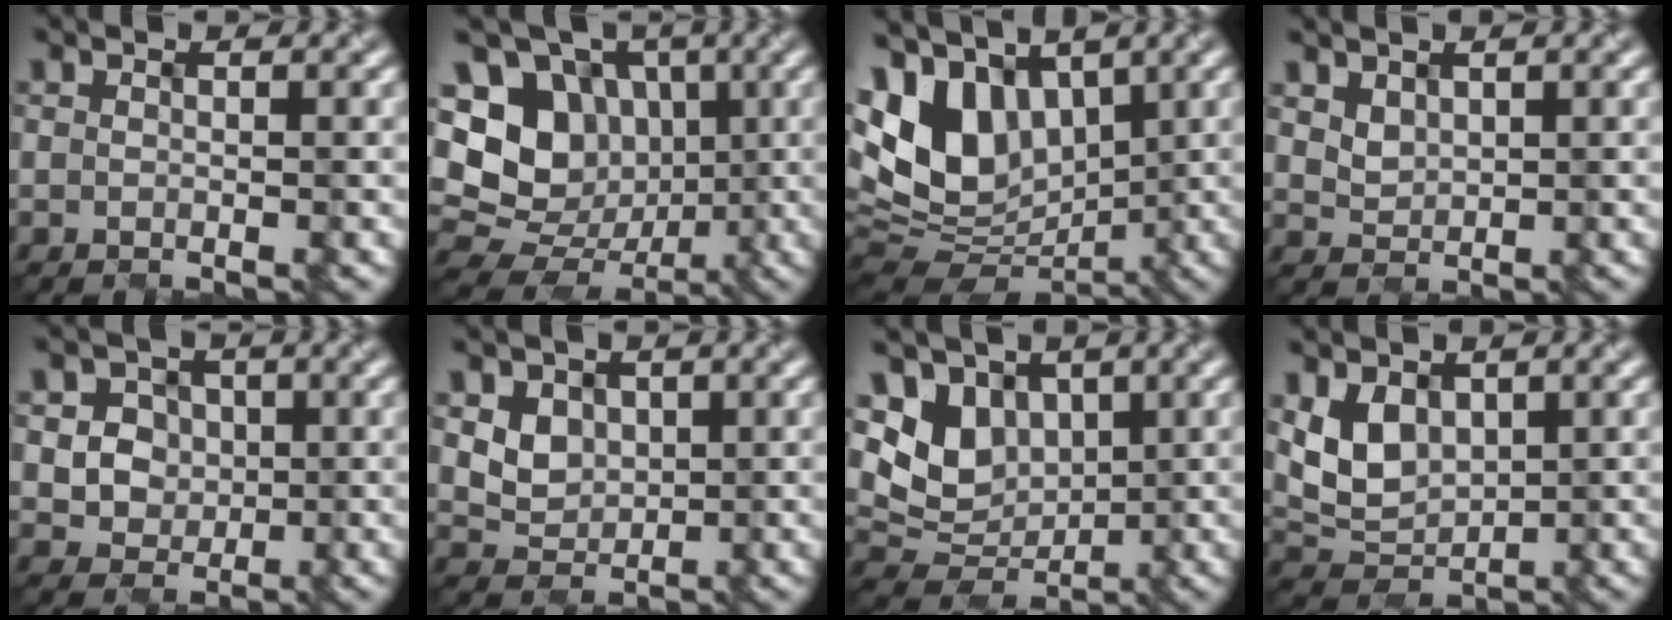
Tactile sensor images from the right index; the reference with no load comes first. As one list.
[{"total": 15.0, "force": [2.2, 13.2, 6.7], "torque": [-0.152, 0.042, 0.018]}, {"total": 10.2, "force": [2.6, 6.9, 7.1], "torque": [-0.150, 0.011, 0.034]}, {"total": 1.7, "force": [1.1, 1.2, 0.7], "torque": [-0.017, 0.002, 0.024]}, {"total": 4.5, "force": [0.7, 4.1, 1.6], "torque": [-0.032, 0.008, 0.008]}, {"total": 3.2, "force": [1.0, 2.7, 1.3], "torque": [-0.043, -0.010, 0.031]}, {"total": 6.2, "force": [1.7, 4.9, 3.5], "torque": [-0.079, -0.007, 0.024]}, {"total": 4.3, "force": [1.2, 3.1, 2.7], "torque": [-0.053, -0.007, 0.022]}]